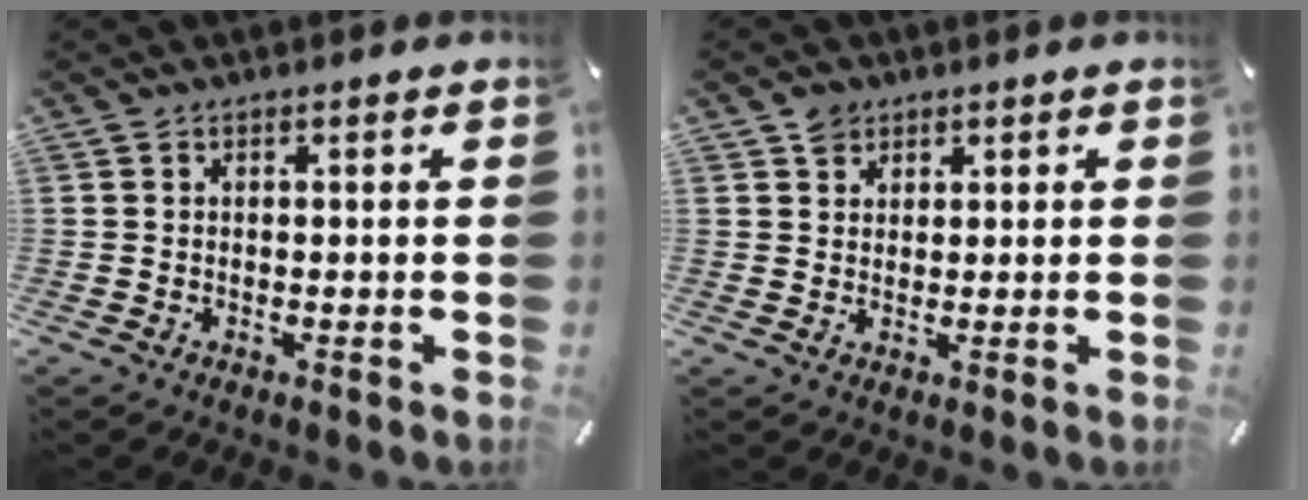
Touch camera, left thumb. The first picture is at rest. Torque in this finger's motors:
{"motor_torque": [0.18, 0.00, 0.00, -0.53, 0.02]}